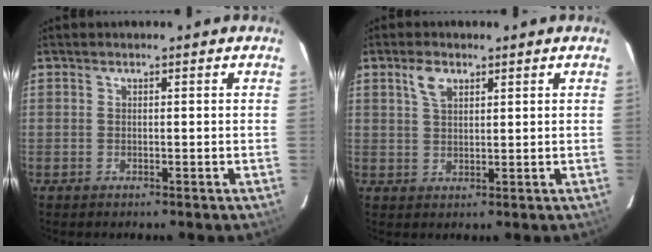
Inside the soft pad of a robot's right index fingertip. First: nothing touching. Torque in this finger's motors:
{"motor_torque": [0.09, -0.06, 0.08, 0.04]}